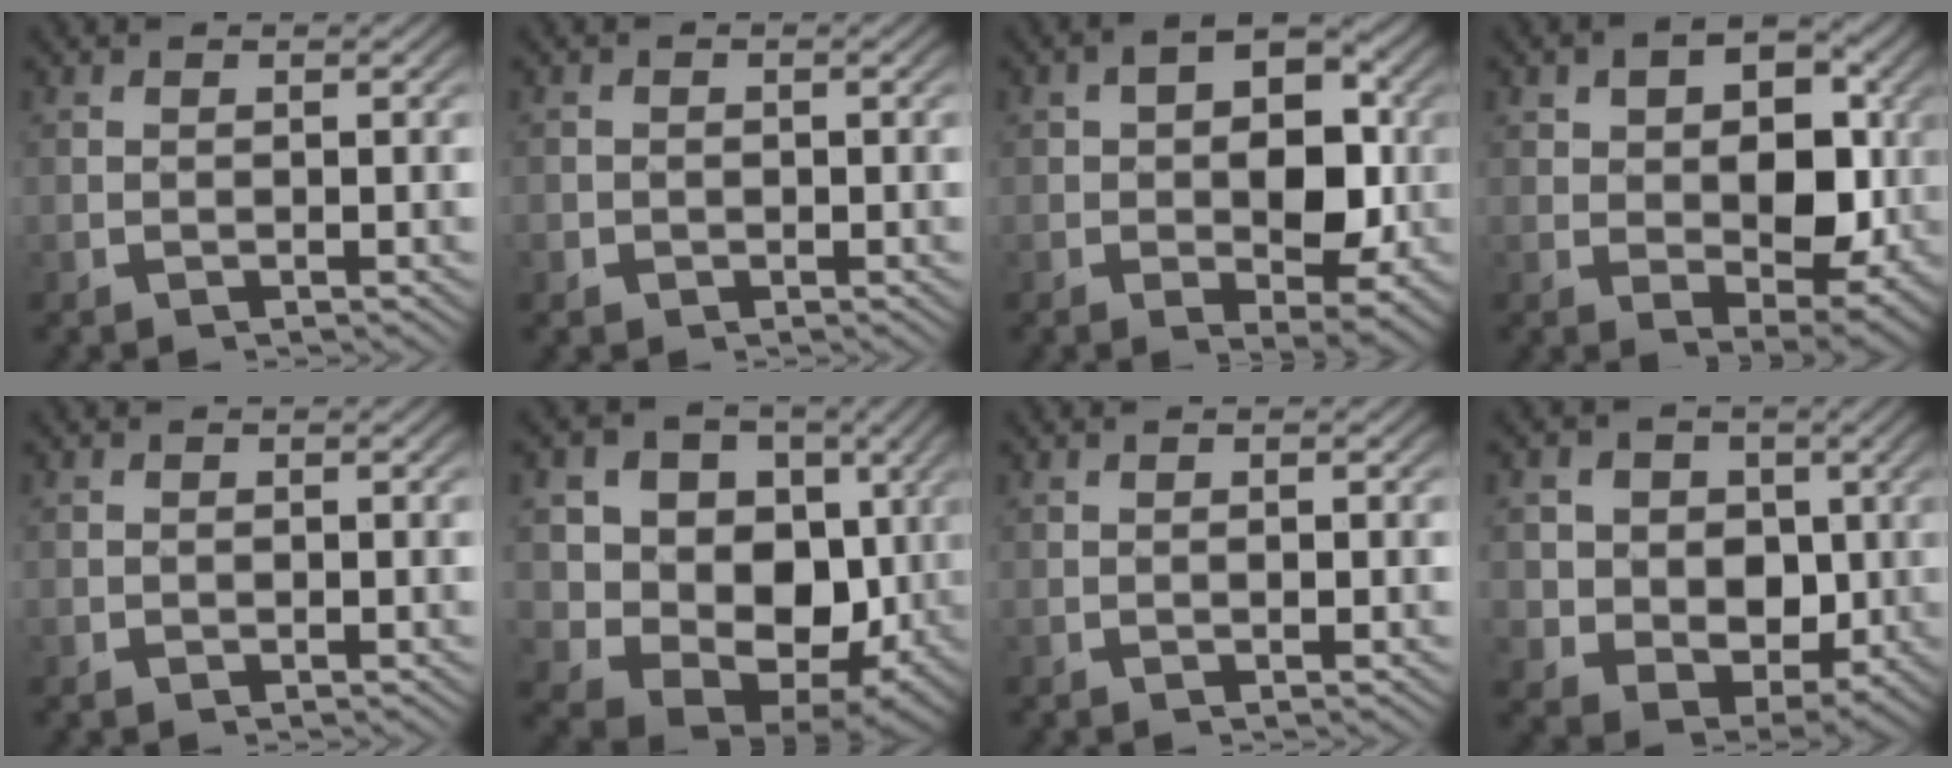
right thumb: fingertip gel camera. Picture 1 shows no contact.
{"total": 1.4, "force": [-0.4, 1.3, 0.2], "torque": [-0.001, -0.008, -0.008]}
{"total": 7.7, "force": [0.2, 5.0, 5.9], "torque": [-0.100, -0.027, 0.013]}
{"total": 8.7, "force": [1.0, 5.9, 6.3], "torque": [-0.109, -0.035, 0.030]}
{"total": 0.6, "force": [0.0, 0.6, 0.2], "torque": [-0.007, -0.007, 0.003]}
{"total": 19.0, "force": [-0.2, 15.0, 11.7], "torque": [-0.231, -0.061, 0.005]}
{"total": 0.6, "force": [0.1, 0.1, 0.5], "torque": [-0.011, -0.001, 0.004]}
{"total": 11.3, "force": [0.2, 9.3, 6.4], "torque": [-0.147, -0.061, 0.023]}